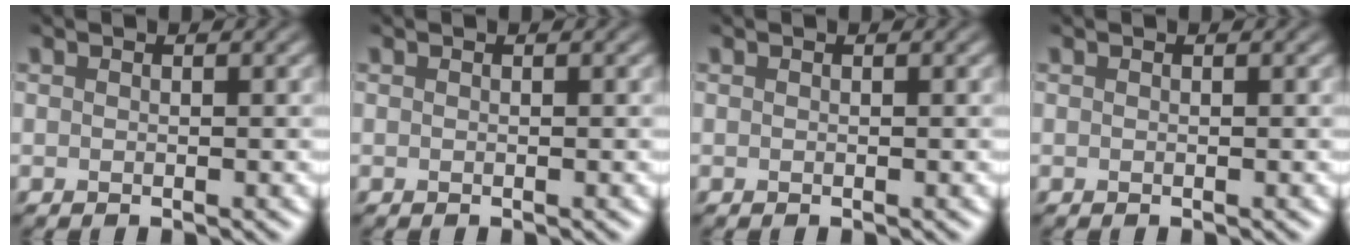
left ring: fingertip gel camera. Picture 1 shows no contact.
{"total": 0.0}
{"total": 0.0}
{"total": 0.0}